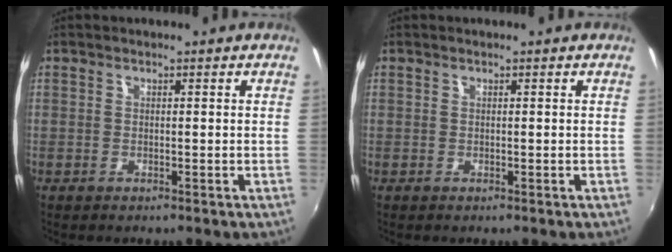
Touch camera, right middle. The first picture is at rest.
{"total": 0.0}